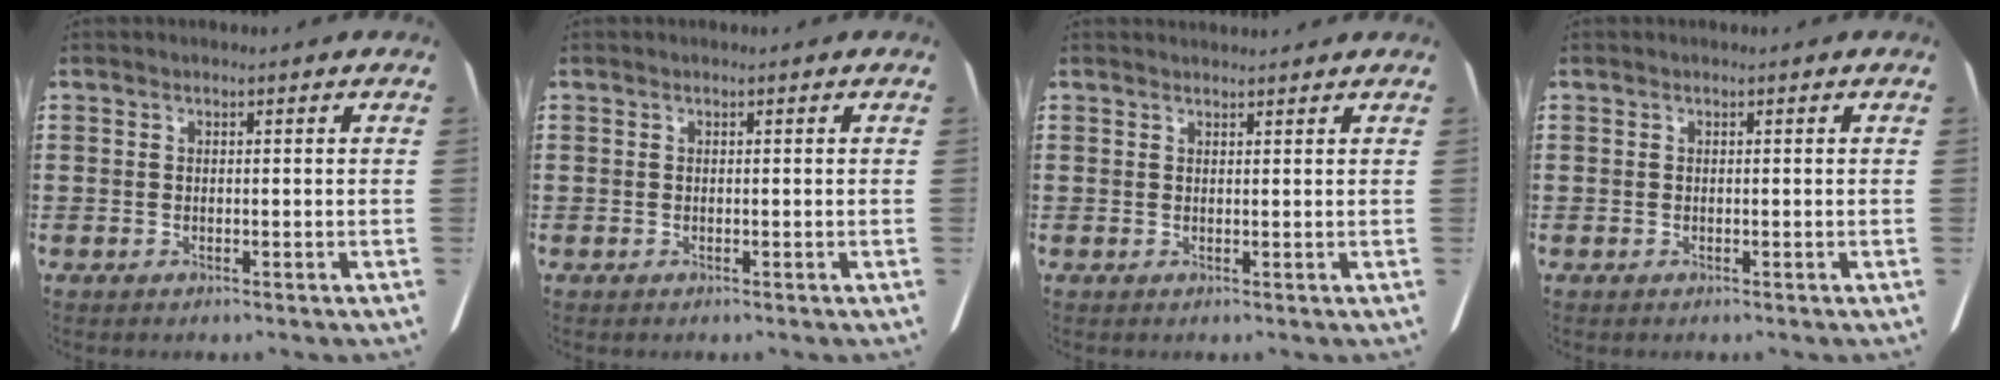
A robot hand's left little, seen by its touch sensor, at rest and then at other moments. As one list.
[{"total": 0.0}, {"total": 1.1, "force": [1.1, 0.0, 0.2], "torque": [0.004, -0.002, 0.019]}, {"total": 0.0}]